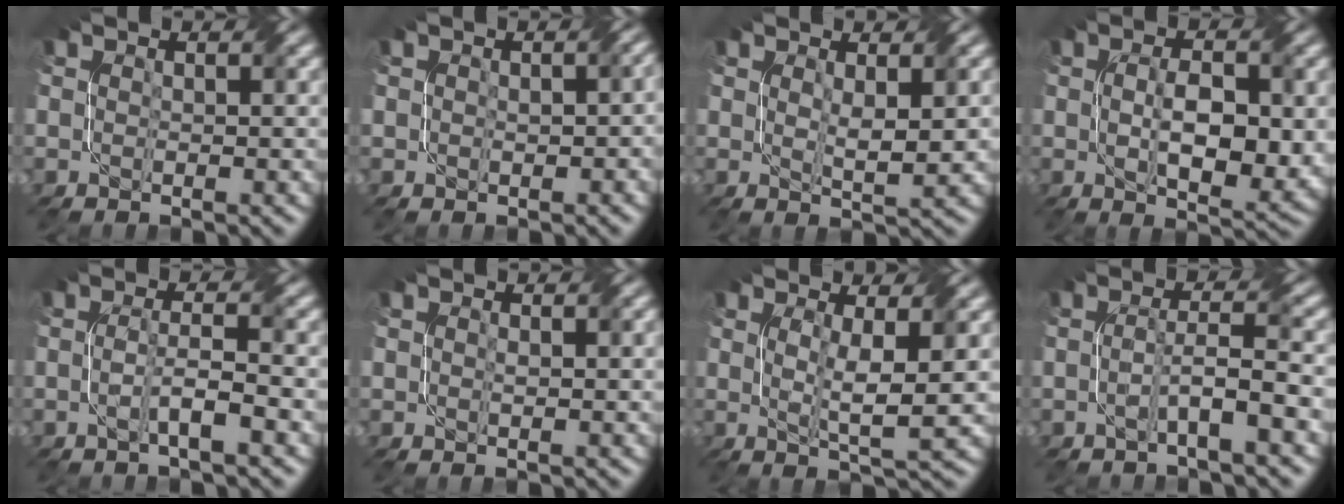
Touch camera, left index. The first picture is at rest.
{"total": 2.5, "force": [0.3, 1.6, 1.9], "torque": [-0.015, 0.000, 0.010]}
{"total": 2.3, "force": [0.6, 0.5, 2.2], "torque": [-0.043, -0.004, 0.014]}
{"total": 6.5, "force": [-0.2, 2.8, 5.9], "torque": [-0.100, -0.008, 0.004]}
{"total": 2.8, "force": [-0.9, 0.1, 2.6], "torque": [-0.050, 0.006, -0.021]}
{"total": 0.7, "force": [0.2, 0.1, 0.6], "torque": [-0.010, 0.000, 0.003]}
{"total": 4.0, "force": [0.6, 0.5, 3.9], "torque": [-0.069, -0.007, 0.013]}
{"total": 3.5, "force": [-1.2, 0.1, 3.3], "torque": [-0.061, 0.013, -0.029]}